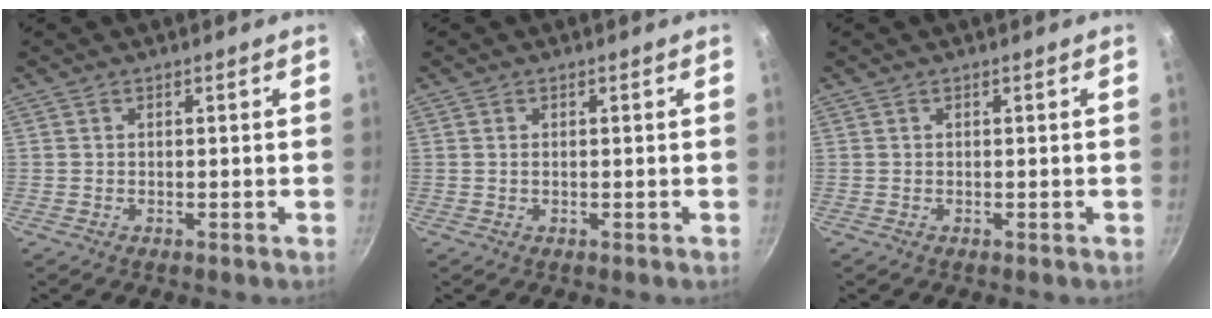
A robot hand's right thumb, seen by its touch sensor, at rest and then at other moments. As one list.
[{"total": 0.7, "force": [0.2, 0.5, 0.4], "torque": [-0.006, 0.002, 0.003]}, {"total": 0.0}]